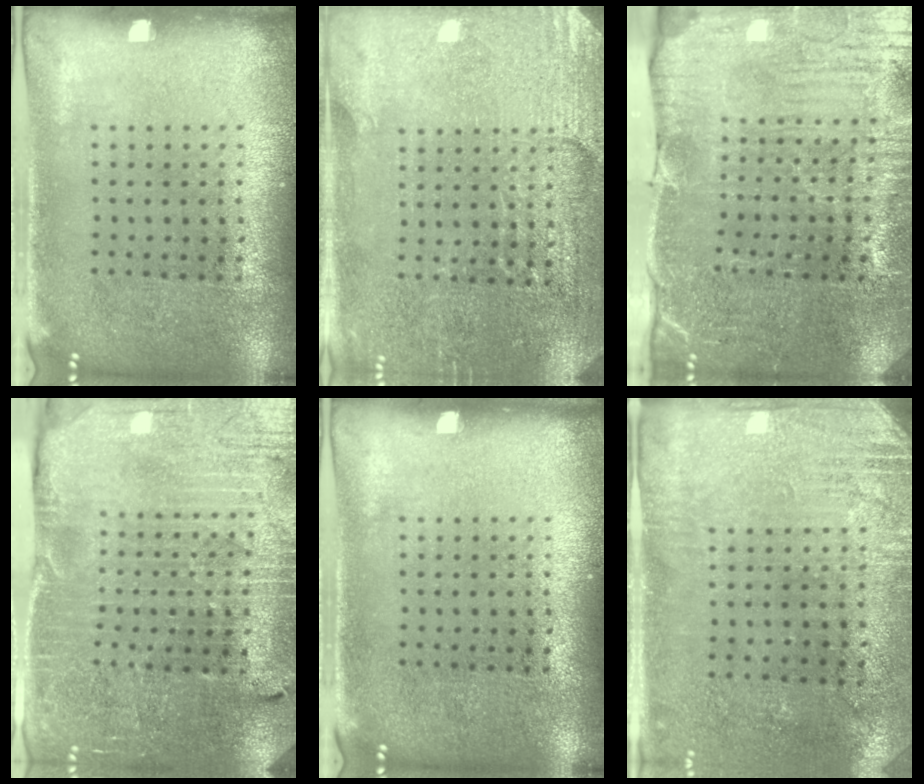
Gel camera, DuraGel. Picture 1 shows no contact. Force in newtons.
{"total": 2.9, "press": 2.9, "slide": 0.2}
{"total": 4.0, "press": 4.0, "slide": 0.6}
{"total": 3.5, "press": 3.4, "slide": 0.4}
{"total": 0.0}
{"total": 2.8, "press": 2.5, "slide": 1.4}